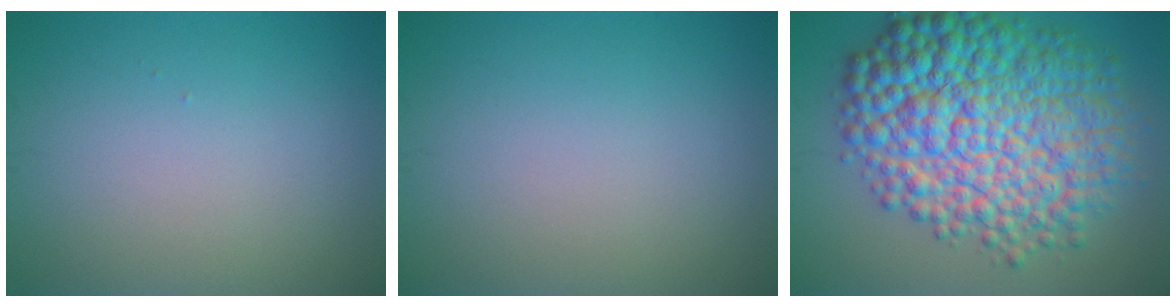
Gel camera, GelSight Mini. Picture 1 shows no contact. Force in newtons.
{"total": 0.0}
{"total": 13.5, "press": 13.5, "slide": 0.1}